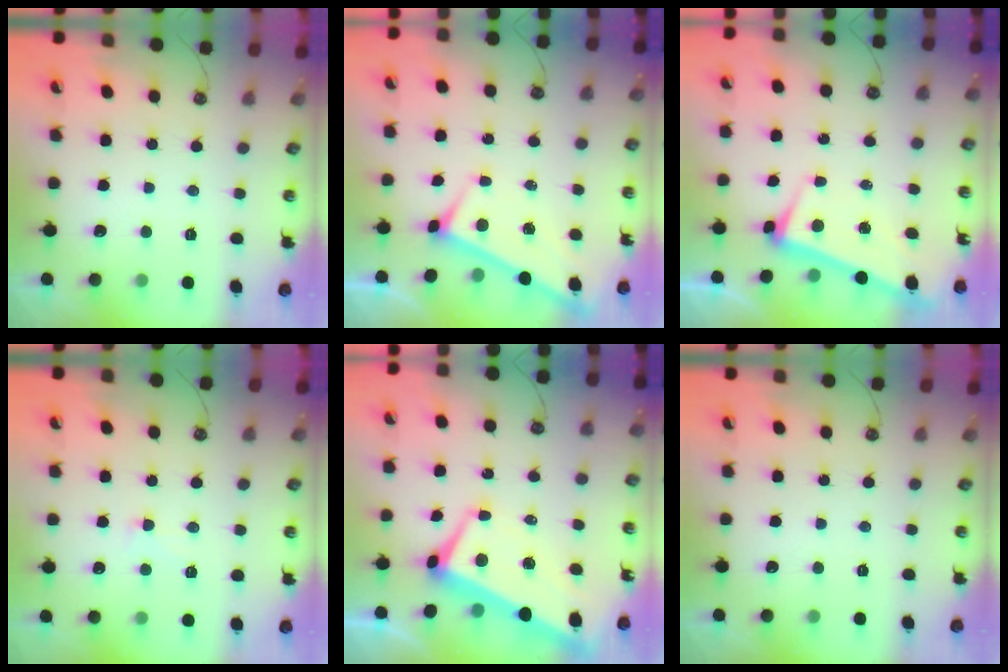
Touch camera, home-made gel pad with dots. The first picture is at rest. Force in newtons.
{"total": 3.0, "press": 3.0, "slide": 0.2}
{"total": 3.3, "press": 3.2, "slide": 1.0}
{"total": 0.6, "press": 0.4, "slide": 0.5}
{"total": 1.8, "press": 1.2, "slide": 1.3}
{"total": 0.0}